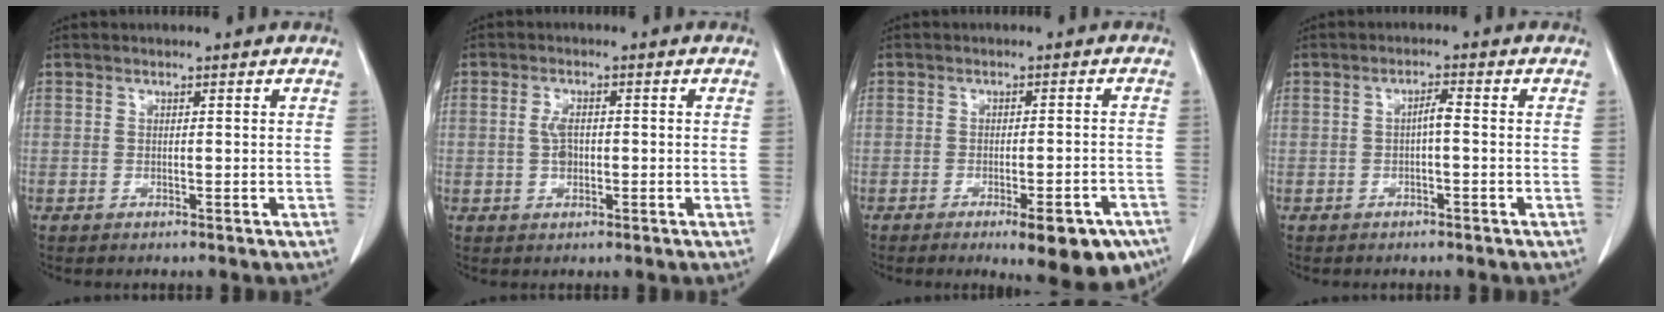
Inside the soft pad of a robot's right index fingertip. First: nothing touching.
{"total": 2.8, "force": [-0.1, 1.5, 2.4], "torque": [-0.046, 0.004, -0.004]}
{"total": 10.3, "force": [-6.9, 2.8, 7.2], "torque": [-0.060, 0.002, -0.090]}
{"total": 1.9, "force": [-0.3, 0.3, 1.9], "torque": [-0.032, 0.005, -0.006]}